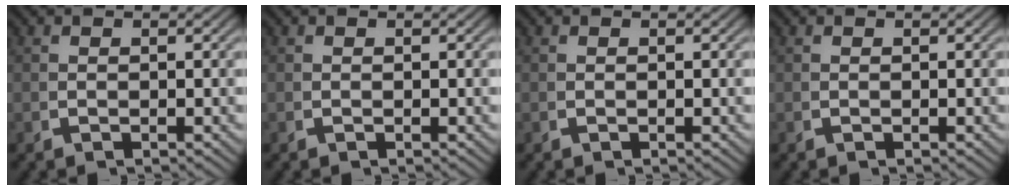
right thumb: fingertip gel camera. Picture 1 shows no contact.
{"total": 0.0}
{"total": 0.0}
{"total": 0.0}